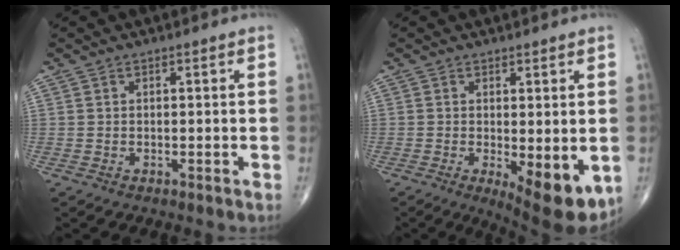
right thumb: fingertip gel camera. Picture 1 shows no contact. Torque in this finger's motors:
{"motor_torque": [-0.39, 0.89, 0.09, -0.17, 0.05]}